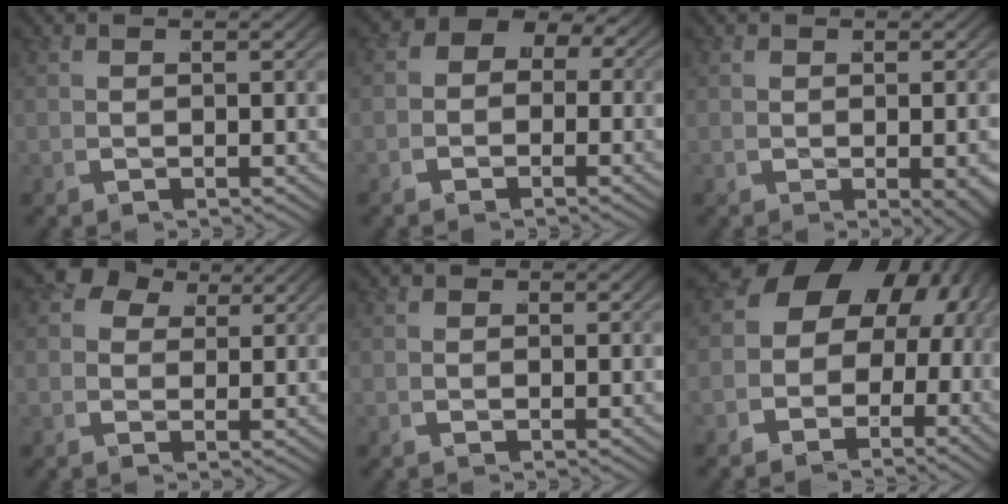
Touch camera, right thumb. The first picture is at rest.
{"total": 4.1, "force": [0.3, 3.6, 1.8], "torque": [-0.050, 0.006, -0.009]}
{"total": 1.8, "force": [-0.4, 0.5, 1.6], "torque": [-0.022, -0.011, 0.004]}
{"total": 5.2, "force": [2.1, 4.1, 2.4], "torque": [-0.053, 0.005, 0.021]}
{"total": 1.1, "force": [-0.7, 0.9, -0.2], "torque": [-0.006, -0.009, -0.013]}
{"total": 15.0, "force": [1.4, 12.3, 8.4], "torque": [-0.149, 0.015, -0.009]}